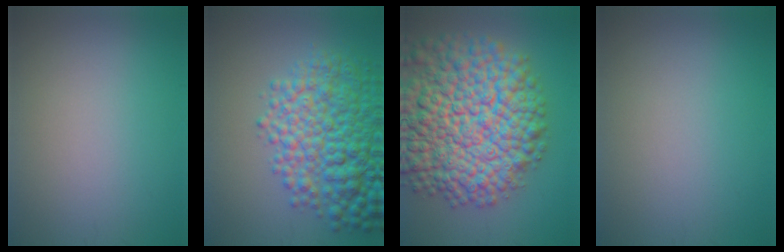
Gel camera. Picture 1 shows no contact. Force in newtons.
{"total": 9.3, "press": 9.3, "slide": 0.3}
{"total": 15.6, "press": 15.6, "slide": 0.7}
{"total": 0.0}